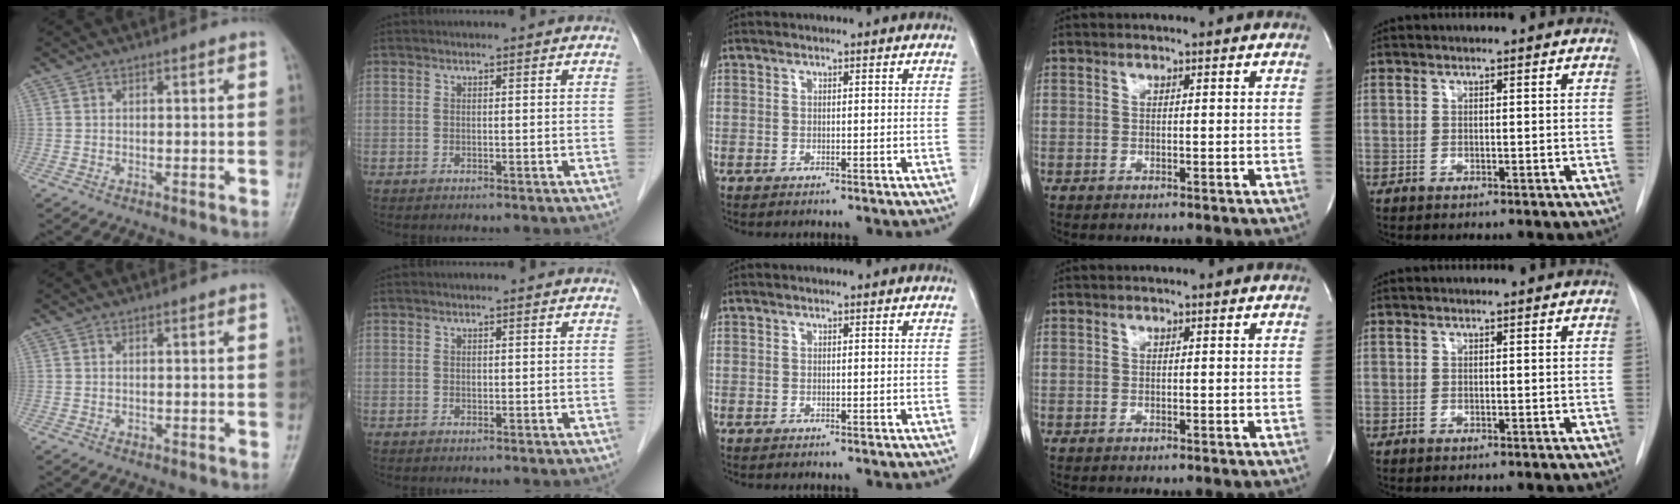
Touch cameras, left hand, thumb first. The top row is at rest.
{"thumb": {"total": 0.6, "force": [0.0, 0.4, 0.4], "torque": [0.000, 0.001, -0.001]}}